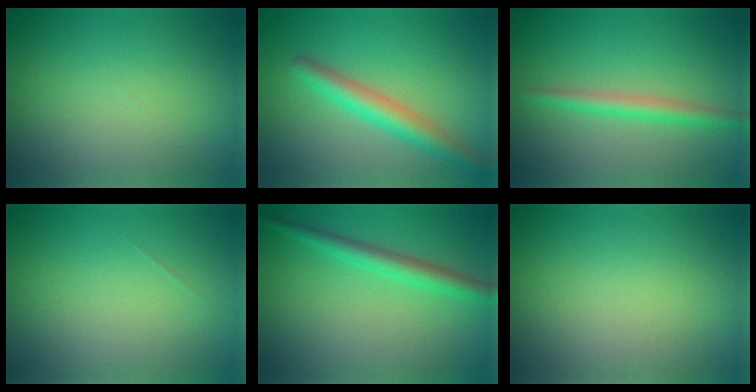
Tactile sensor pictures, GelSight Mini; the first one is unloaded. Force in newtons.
{"total": 3.7, "press": 3.7, "slide": 0.1}
{"total": 2.2, "press": 2.2, "slide": 0.0}
{"total": 0.0}
{"total": 2.8, "press": 2.8, "slide": 0.2}
{"total": 0.0}